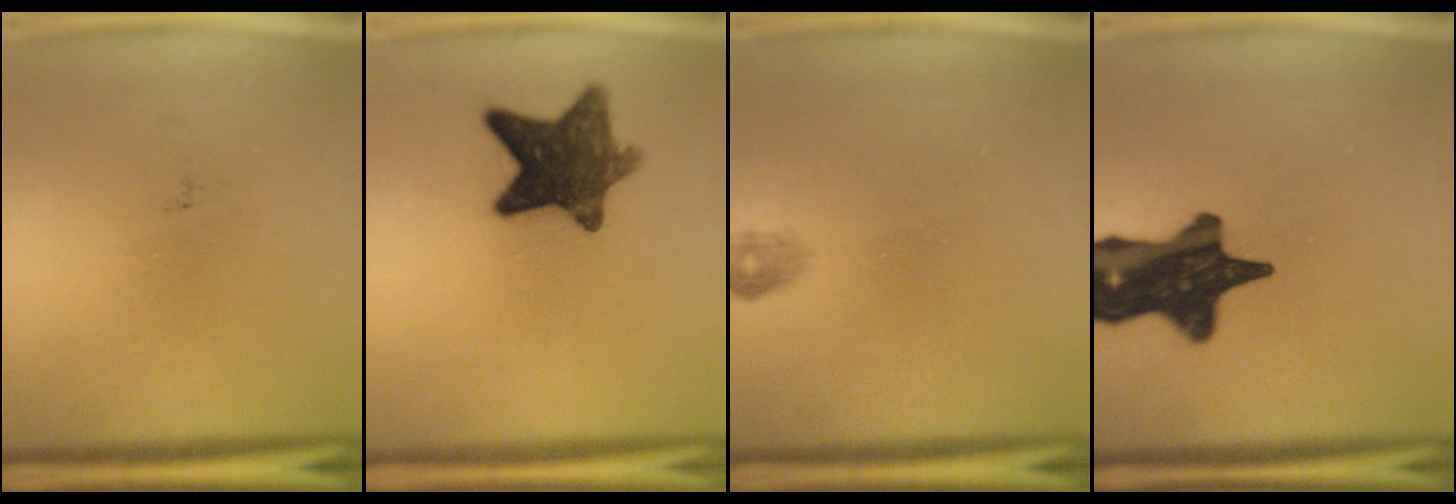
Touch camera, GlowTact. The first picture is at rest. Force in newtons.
{"total": 11.5}
{"total": 1.0}
{"total": 18.9}